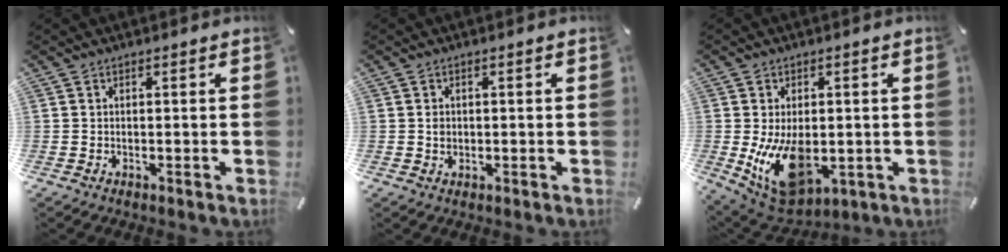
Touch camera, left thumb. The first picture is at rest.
{"total": 1.7, "force": [0.0, 1.4, 1.0], "torque": [-0.013, 0.001, -0.003]}
{"total": 13.7, "force": [-1.8, 8.5, 10.5], "torque": [-0.196, -0.013, -0.024]}